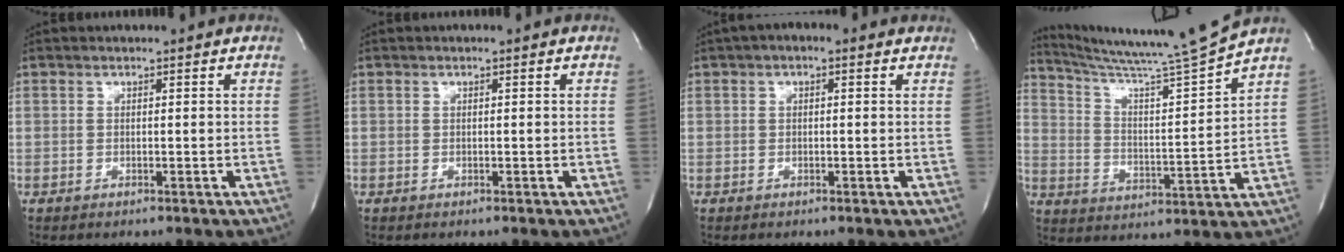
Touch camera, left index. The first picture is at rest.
{"total": 0.0}
{"total": 3.1, "force": [1.8, 1.3, 2.1], "torque": [-0.037, 0.021, 0.023]}
{"total": 13.7, "force": [12.6, -3.8, 3.6], "torque": [-0.071, -0.062, 0.209]}